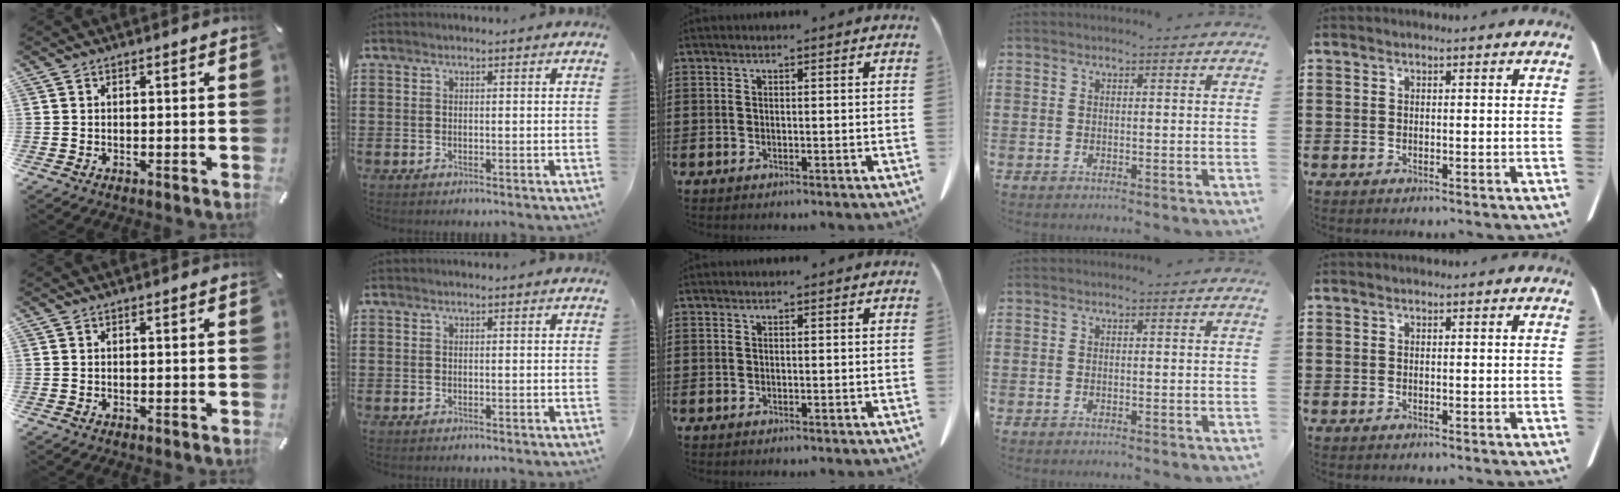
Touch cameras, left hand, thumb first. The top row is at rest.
{}